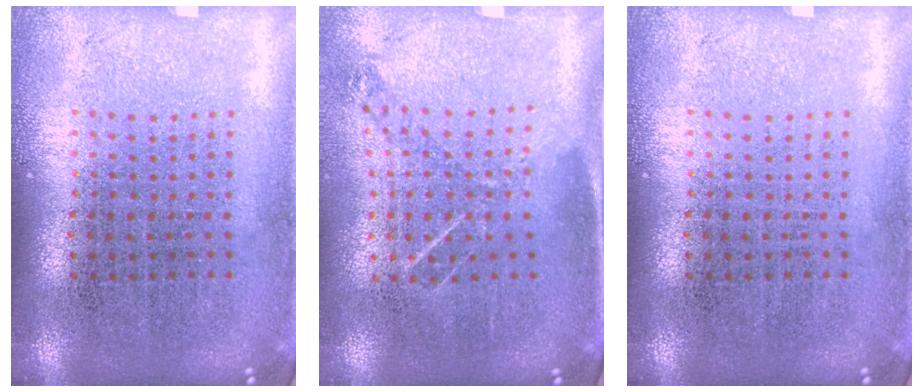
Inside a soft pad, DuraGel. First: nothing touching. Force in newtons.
{"total": 0.9, "press": 0.8, "slide": 0.5}
{"total": 0.0}